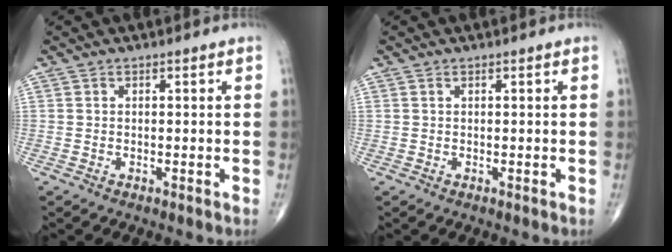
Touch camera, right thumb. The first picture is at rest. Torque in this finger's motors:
{"motor_torque": [0.36, -0.49, 0.23, 0.17, -0.05]}